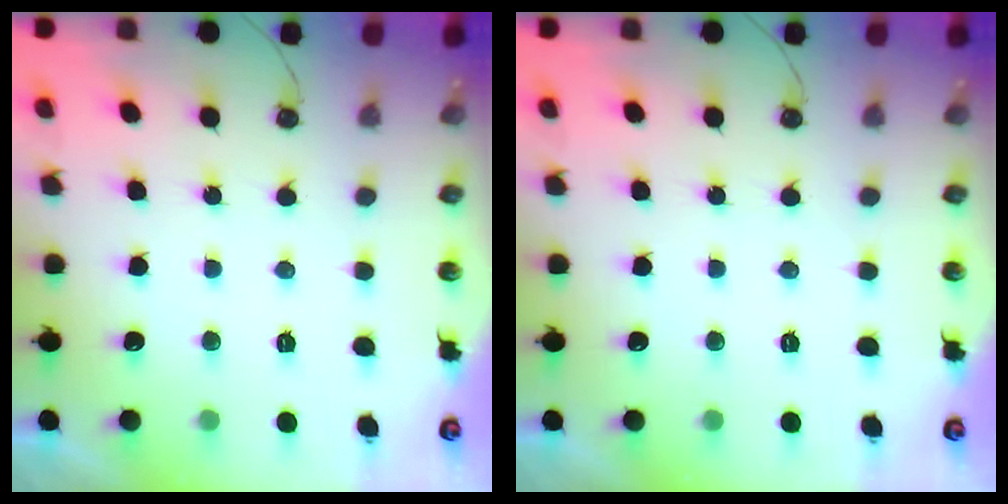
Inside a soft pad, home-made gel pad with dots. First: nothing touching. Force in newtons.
{"total": 0.0}